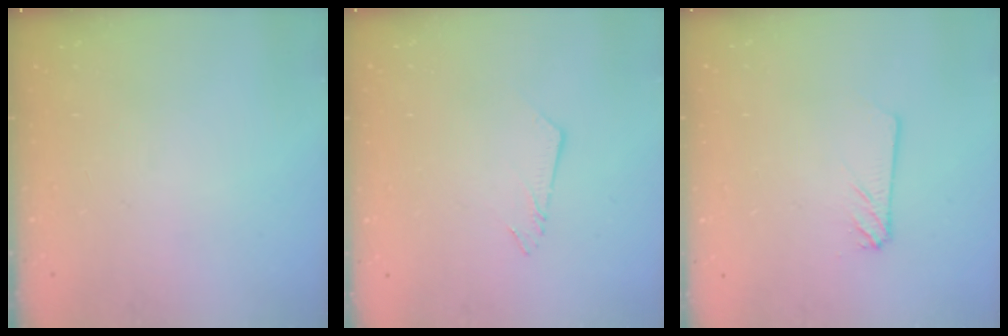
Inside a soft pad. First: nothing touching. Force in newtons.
{"total": 2.4, "press": 2.4, "slide": 0.3}
{"total": 2.7, "press": 2.7, "slide": 0.2}